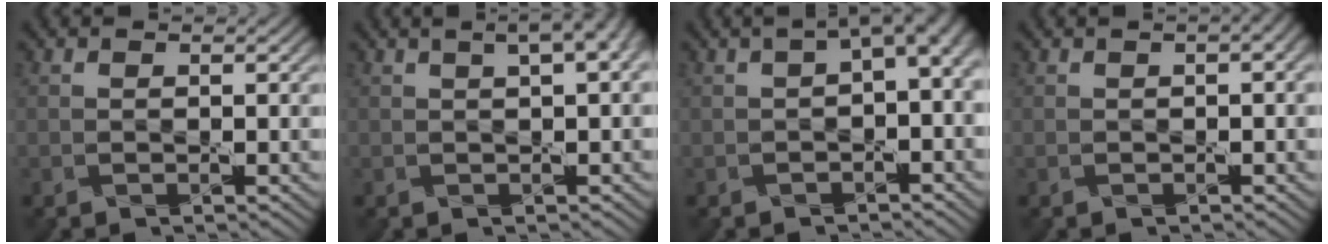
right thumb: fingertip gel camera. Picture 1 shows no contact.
{"total": 5.0, "force": [2.2, 1.8, 4.2], "torque": [-0.044, 0.021, 0.017]}
{"total": 5.0, "force": [0.6, 2.2, 4.5], "torque": [-0.056, 0.007, 0.010]}
{"total": 2.3, "force": [0.6, 0.8, 2.1], "torque": [-0.029, 0.008, 0.007]}